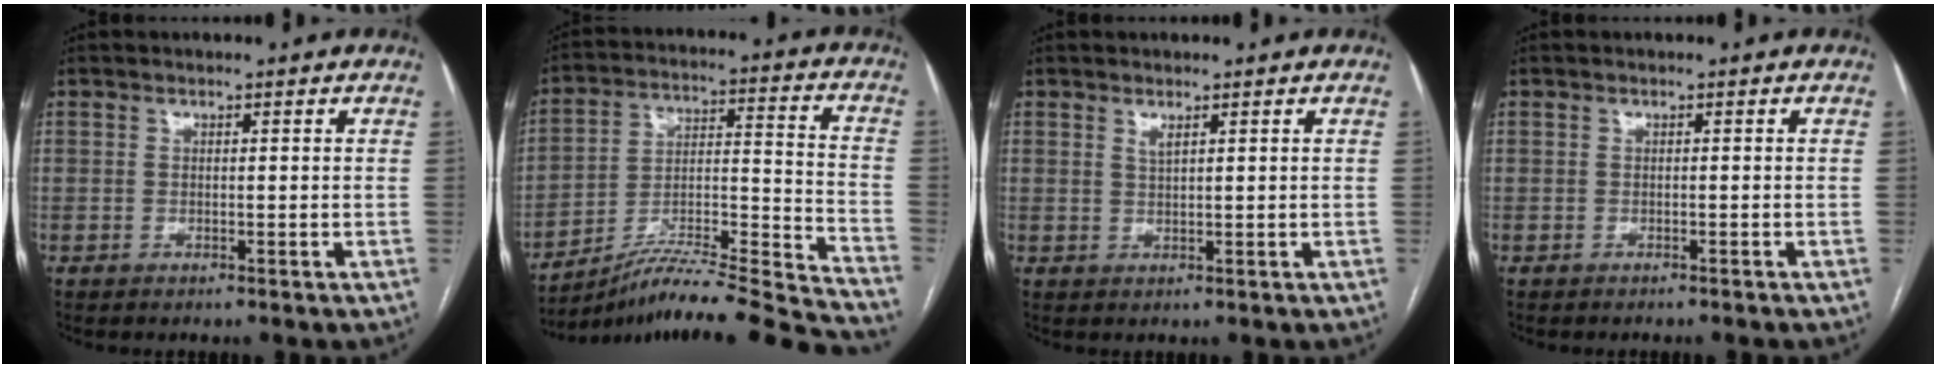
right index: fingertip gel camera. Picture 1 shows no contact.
{"total": 25.8, "force": [-23.7, -1.4, 10.2], "torque": [-0.118, -0.008, -0.361]}
{"total": 1.2, "force": [0.8, 0.1, 0.9], "torque": [-0.021, -0.005, 0.018]}
{"total": 0.8, "force": [-0.7, 0.0, 0.2], "torque": [-0.007, -0.001, -0.013]}